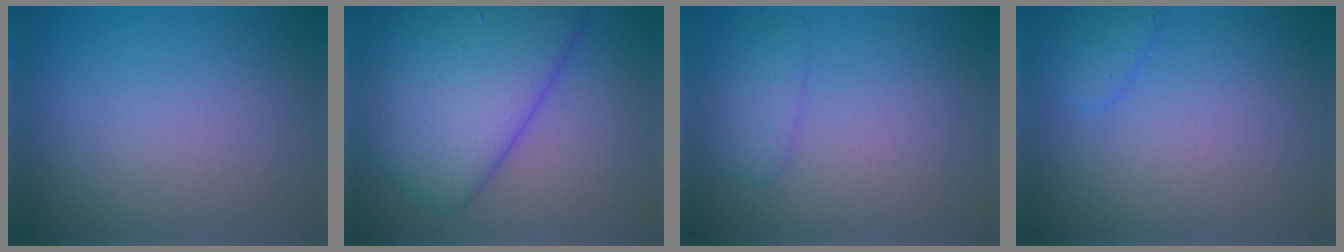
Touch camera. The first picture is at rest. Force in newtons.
{"total": 9.9, "press": 9.9, "slide": 0.3}
{"total": 2.1, "press": 2.1, "slide": 0.1}
{"total": 1.5, "press": 1.5, "slide": 0.1}